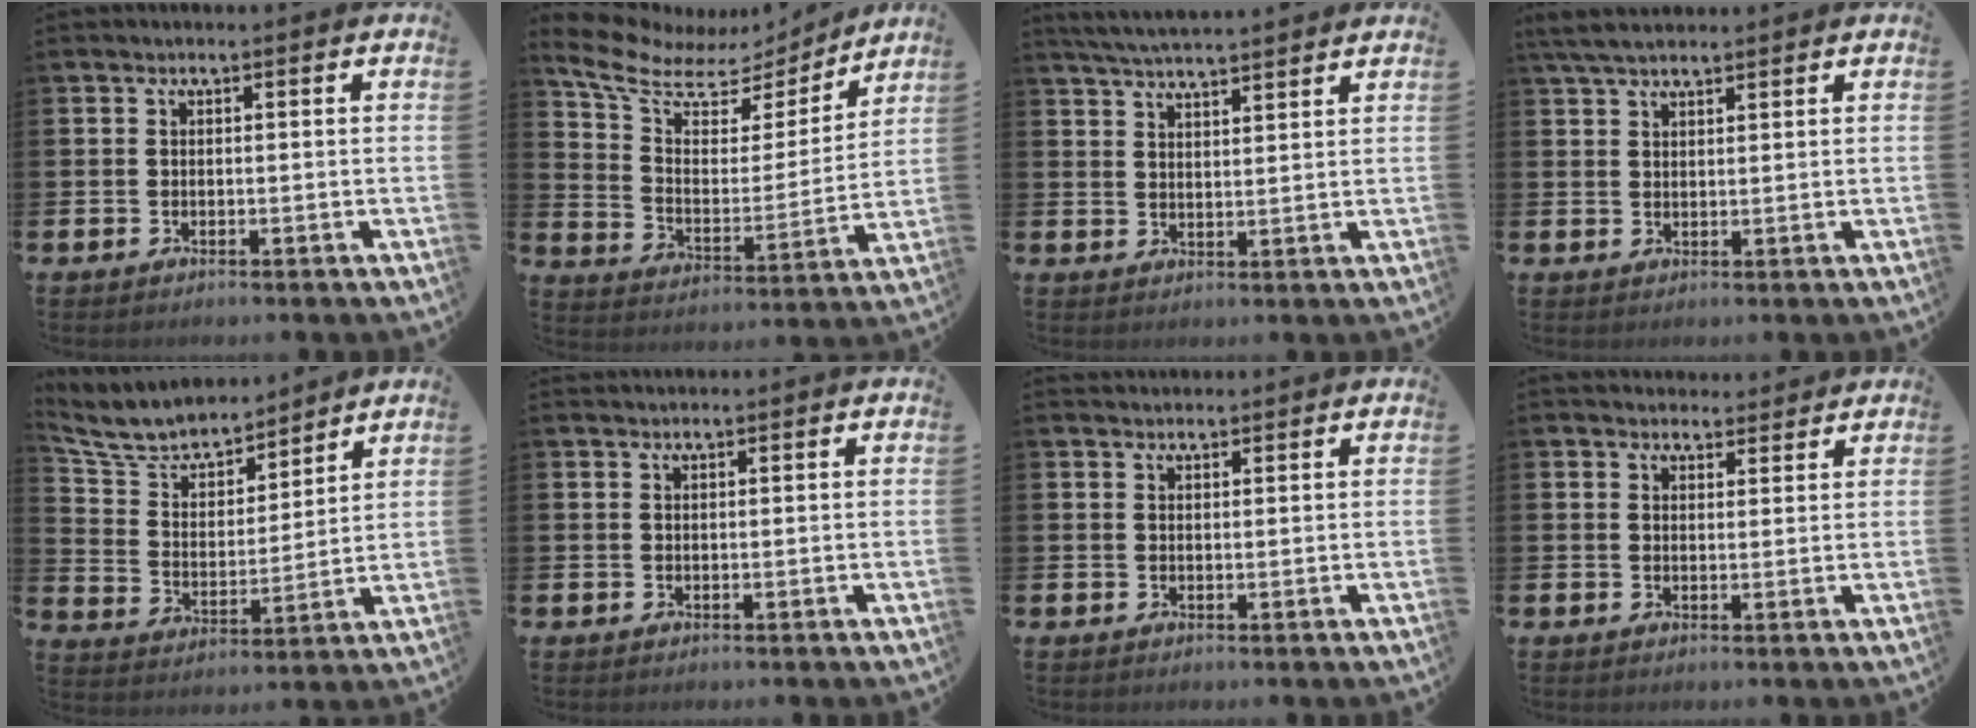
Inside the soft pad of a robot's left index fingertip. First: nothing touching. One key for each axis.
{"total": 9.0, "fx": 7.3, "fy": 4.3, "fz": 3.0, "tx": -0.101, "ty": -0.047, "tz": 0.125}
{"total": 4.5, "fx": 4.4, "fy": -0.1, "fz": 0.7, "tx": -0.021, "ty": -0.023, "tz": 0.079}
{"total": 3.8, "fx": 3.4, "fy": 1.0, "fz": 1.5, "tx": -0.029, "ty": -0.008, "tz": 0.061}
{"total": 7.9, "fx": 7.3, "fy": 2.4, "fz": 1.6, "tx": -0.072, "ty": -0.051, "tz": 0.128}
{"total": 0.7, "fx": 0.7, "fy": 0.1, "fz": -0.2, "tx": 0.017, "ty": -0.006, "tz": 0.010}
{"total": 1.3, "fx": 1.3, "fy": 0.4, "fz": -0.1, "tx": 0.015, "ty": -0.002, "tz": 0.021}
{"total": 3.0, "fx": 2.8, "fy": 1.0, "fz": -0.3, "tx": 0.014, "ty": -0.015, "tz": 0.049}